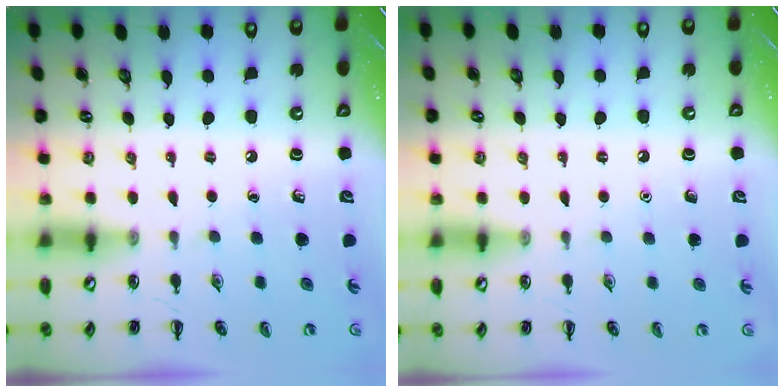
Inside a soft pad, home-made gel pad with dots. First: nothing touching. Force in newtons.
{"total": 1.5, "press": 1.5, "slide": 0.1}